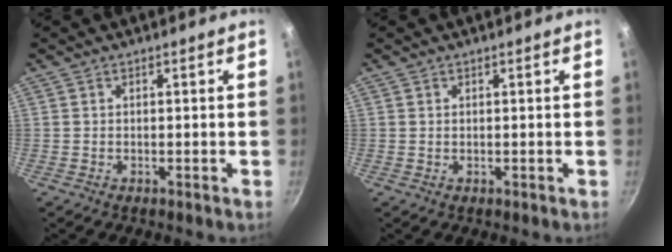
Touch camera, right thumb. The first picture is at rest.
{"total": 0.0}